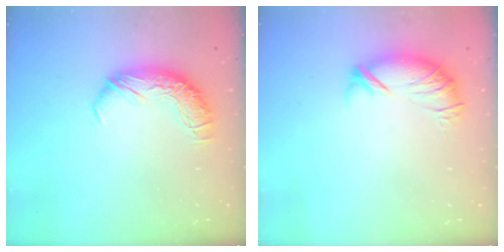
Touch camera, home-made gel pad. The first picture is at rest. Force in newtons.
{"total": 3.8, "press": 3.2, "slide": 2.0}